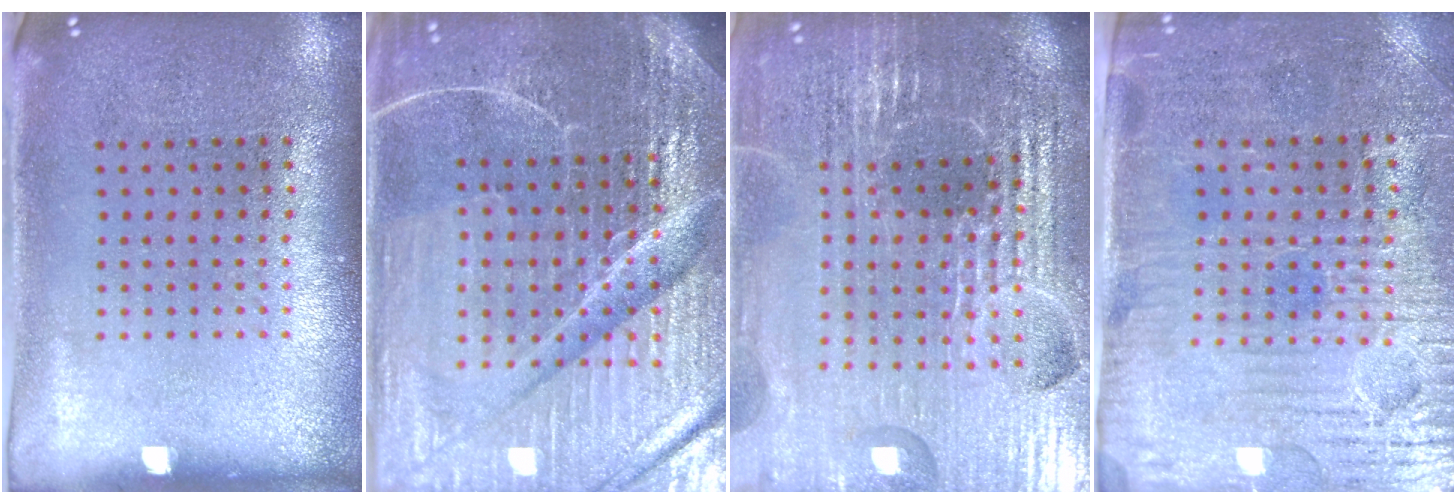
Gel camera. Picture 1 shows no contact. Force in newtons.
{"total": 6.8, "press": 6.0, "slide": 3.1}
{"total": 6.6, "press": 5.8, "slide": 3.2}
{"total": 3.8, "press": 3.5, "slide": 1.4}